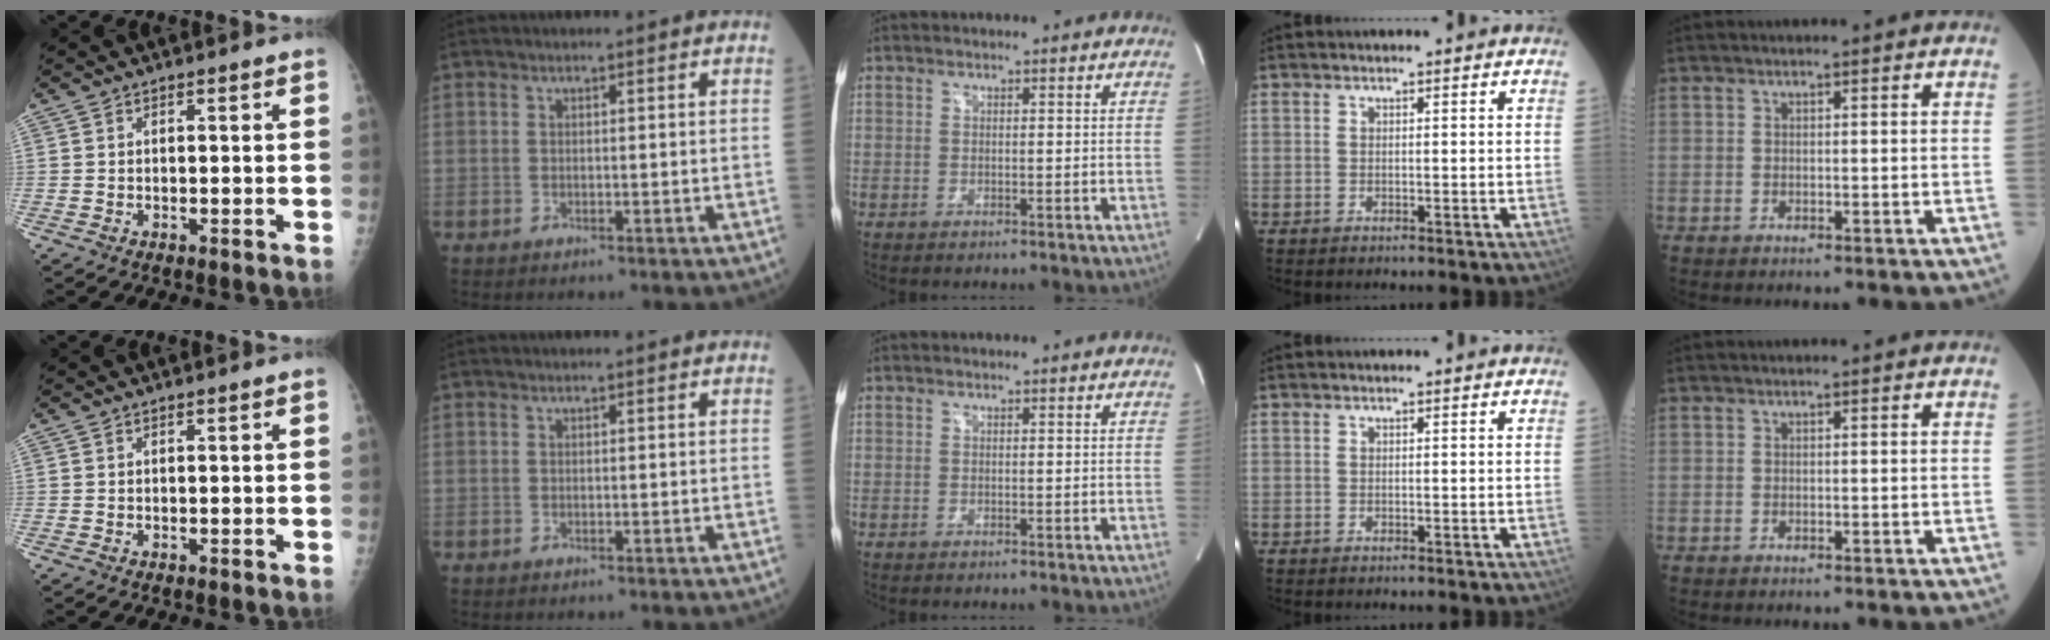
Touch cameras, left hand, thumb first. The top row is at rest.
{}